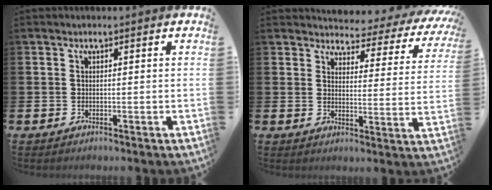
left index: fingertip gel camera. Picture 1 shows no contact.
{"total": 3.5, "force": [3.2, 1.2, 0.6], "torque": [-0.029, -0.032, 0.048]}